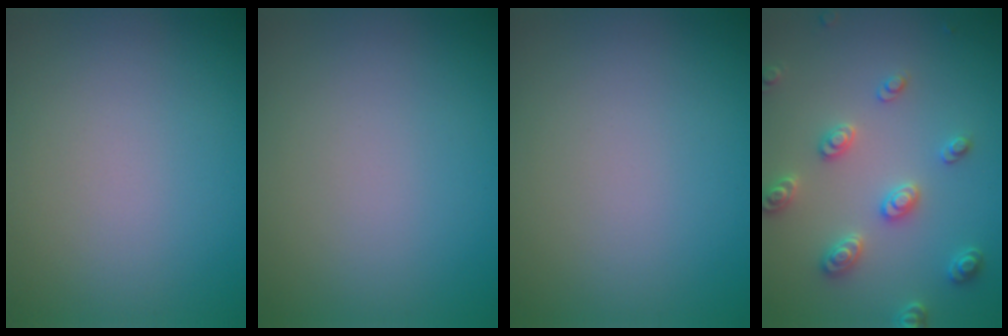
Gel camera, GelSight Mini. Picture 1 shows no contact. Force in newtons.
{"total": 0.0}
{"total": 0.0}
{"total": 3.0, "press": 3.0, "slide": 0.7}